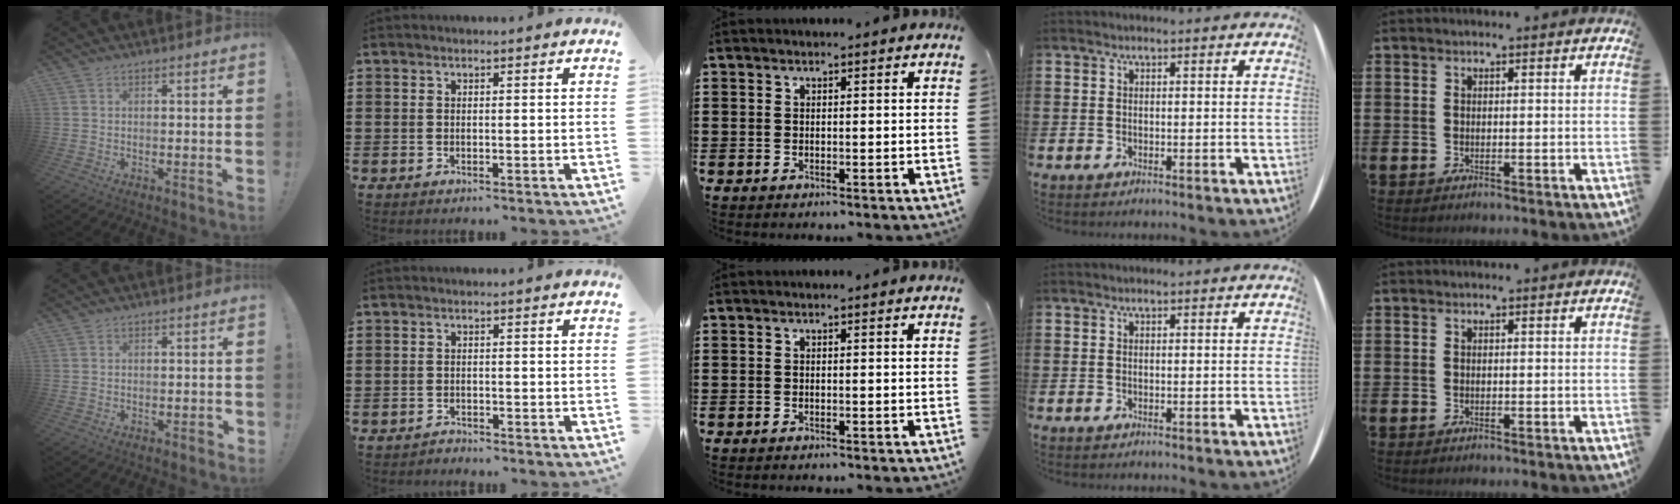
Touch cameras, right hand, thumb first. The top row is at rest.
{"thumb": {"total": 1.6, "force": [-1.0, 0.6, 1.0], "torque": [-0.017, 0.006, -0.016]}, "index": {"total": 1.0, "force": [-1.0, 0.3, 0.0], "torque": [-0.003, 0.003, -0.022]}}